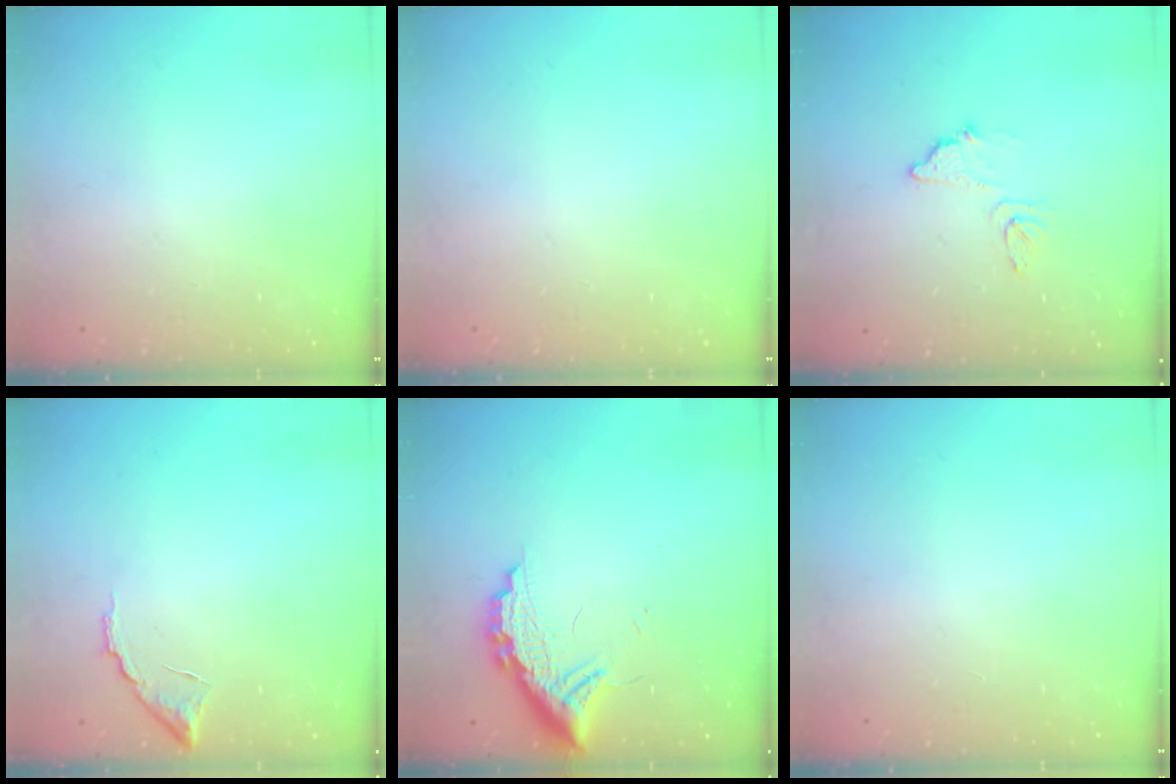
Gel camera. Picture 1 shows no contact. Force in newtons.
{"total": 0.0}
{"total": 10.0, "press": 10.0, "slide": 0.3}
{"total": 7.3, "press": 7.3, "slide": 0.3}
{"total": 10.9, "press": 10.9, "slide": 0.9}
{"total": 0.0}